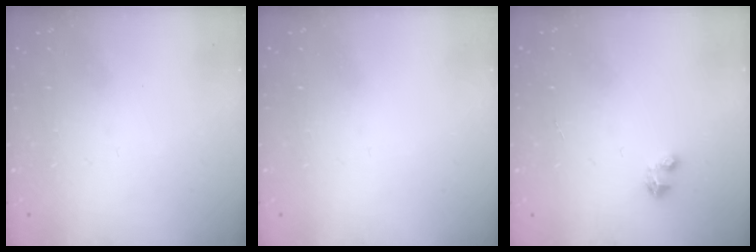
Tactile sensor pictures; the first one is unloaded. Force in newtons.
{"total": 0.0}
{"total": 2.8, "press": 2.8, "slide": 0.1}